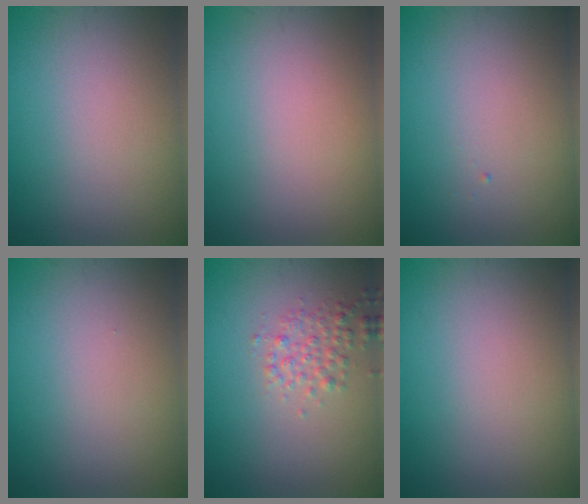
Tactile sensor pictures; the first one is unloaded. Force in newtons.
{"total": 0.0}
{"total": 0.0}
{"total": 0.0}
{"total": 2.0, "press": 2.0, "slide": 0.1}
{"total": 0.0}